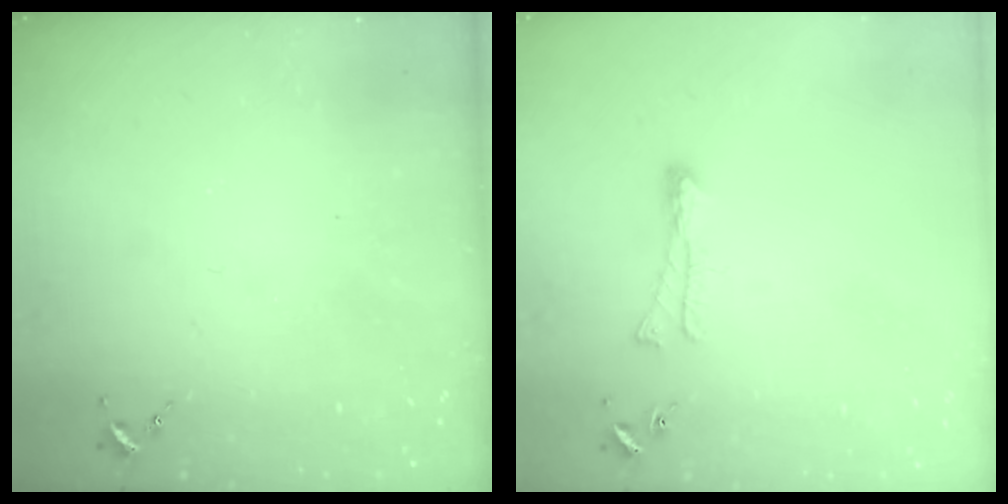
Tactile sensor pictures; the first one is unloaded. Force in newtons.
{"total": 3.8, "press": 3.8, "slide": 0.6}